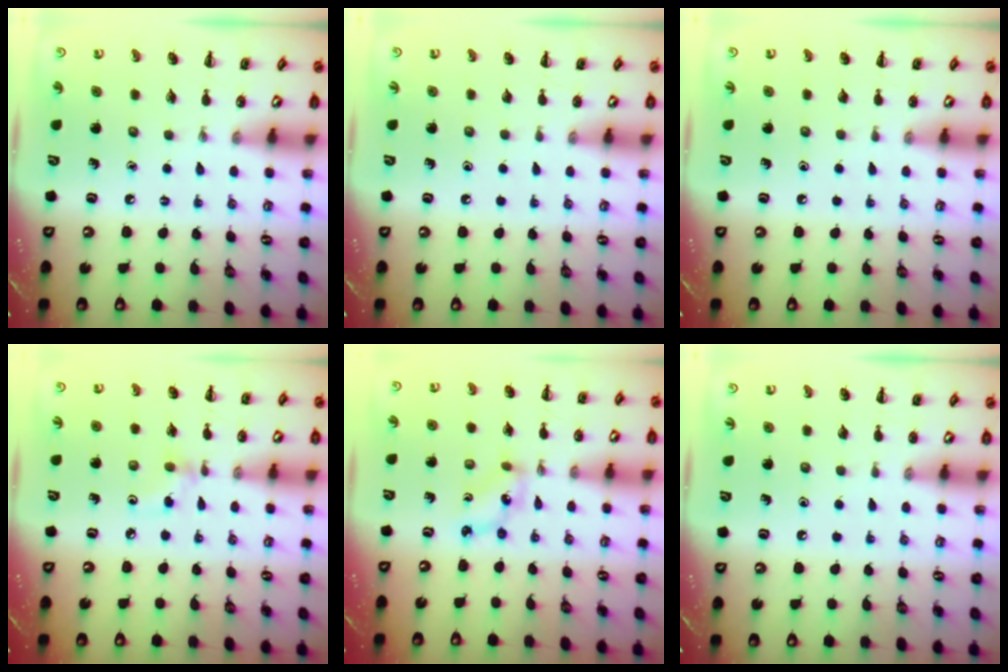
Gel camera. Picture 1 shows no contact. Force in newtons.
{"total": 0.0}
{"total": 0.0}
{"total": 2.8, "press": 2.6, "slide": 1.0}
{"total": 2.8, "press": 2.7, "slide": 0.7}
{"total": 0.0}